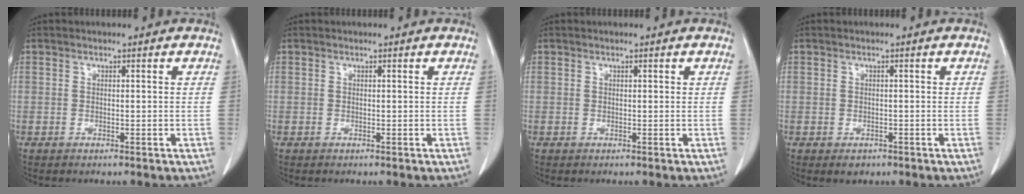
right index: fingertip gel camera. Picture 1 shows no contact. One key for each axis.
{"total": 0.0}
{"total": 0.0}
{"total": 1.7, "fx": -0.9, "fy": 1.3, "fz": 0.6, "tx": -0.006, "ty": 0.001, "tz": -0.006}